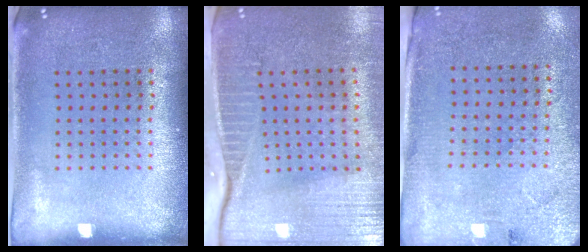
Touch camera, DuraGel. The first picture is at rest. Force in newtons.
{"total": 3.9, "press": 3.5, "slide": 1.7}
{"total": 2.7, "press": 2.4, "slide": 1.3}